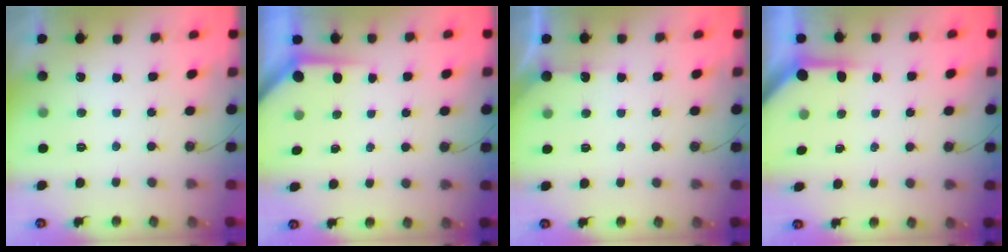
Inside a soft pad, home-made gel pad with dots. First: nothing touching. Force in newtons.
{"total": 3.5, "press": 3.5, "slide": 0.4}
{"total": 4.1, "press": 4.0, "slide": 0.6}
{"total": 3.8, "press": 3.8, "slide": 0.4}